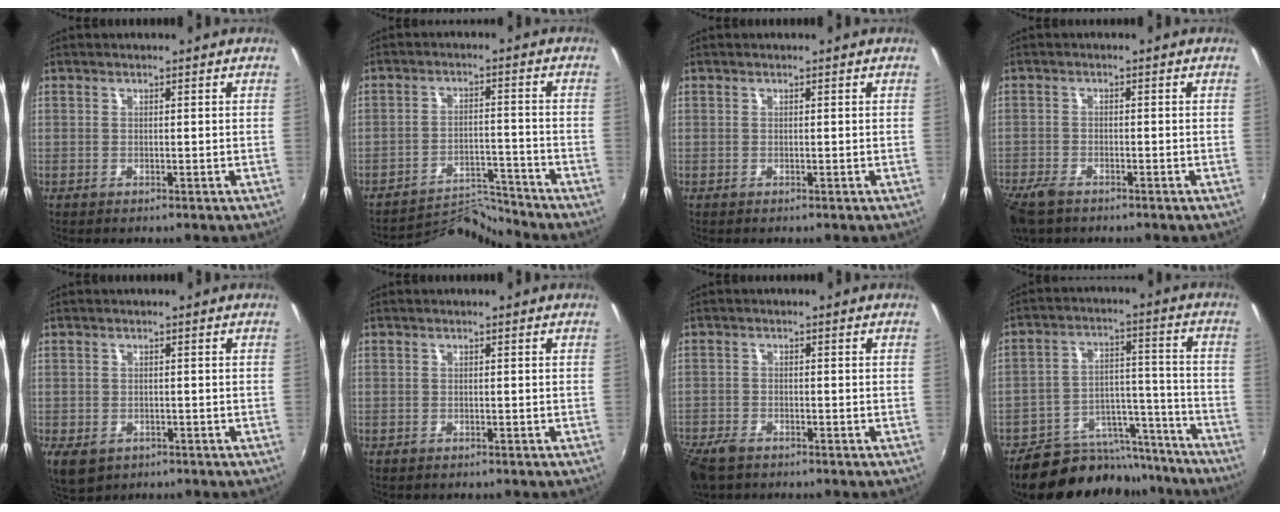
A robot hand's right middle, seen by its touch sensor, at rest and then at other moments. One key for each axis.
{"total": 8.0, "fx": -7.9, "fy": -0.8, "fz": -1.0, "tx": -0.007, "ty": 0.020, "tz": -0.136}
{"total": 0.0}
{"total": 6.1, "fx": -4.7, "fy": 2.5, "fz": 3.1, "tx": -0.090, "ty": -0.022, "tz": -0.093}
{"total": 5.7, "fx": -3.0, "fy": 3.7, "fz": 3.1, "tx": -0.067, "ty": -0.023, "tz": -0.047}
{"total": 0.8, "fx": -0.7, "fy": 0.4, "fz": 0.0, "tx": -0.005, "ty": -0.002, "tz": -0.011}
{"total": 6.9, "fx": -5.3, "fy": 3.1, "fz": 3.3, "tx": -0.096, "ty": -0.025, "tz": -0.104}
{"total": 17.6, "fx": -15.4, "fy": 7.3, "fz": 4.2, "tx": -0.079, "ty": 0.045, "tz": -0.212}